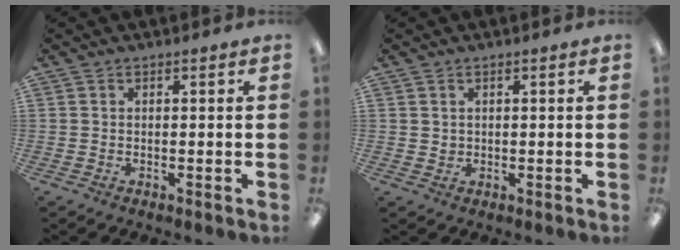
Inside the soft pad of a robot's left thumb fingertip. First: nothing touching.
{"total": 1.2, "force": [0.8, 0.9, 0.1], "torque": [-0.003, 0.001, 0.015]}